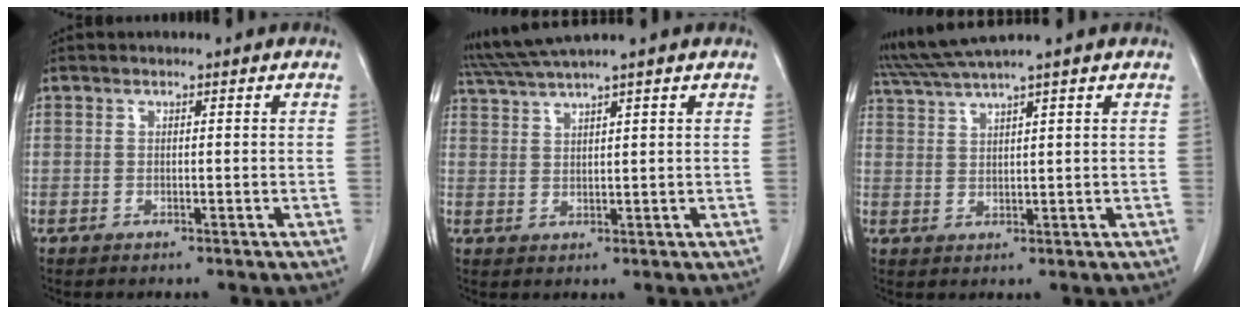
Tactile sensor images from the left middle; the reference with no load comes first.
{"total": 5.4, "force": [4.6, -1.3, 2.5], "torque": [-0.052, 0.015, 0.091]}
{"total": 5.6, "force": [4.8, -1.4, 2.5], "torque": [-0.055, 0.013, 0.096]}